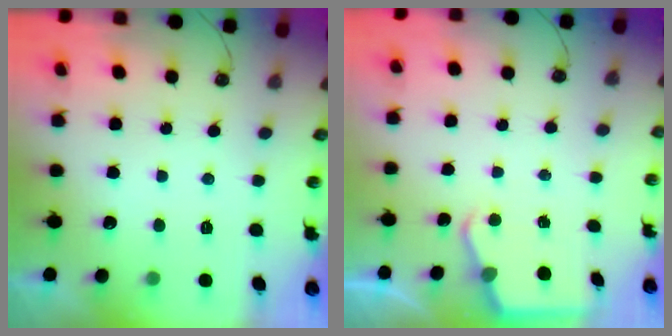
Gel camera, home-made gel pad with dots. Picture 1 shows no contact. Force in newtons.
{"total": 2.8, "press": 2.8, "slide": 0.0}